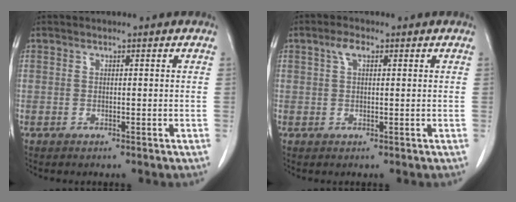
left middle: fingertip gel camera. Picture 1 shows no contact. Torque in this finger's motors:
{"motor_torque": [0.40, -0.06, -0.05, -0.01]}